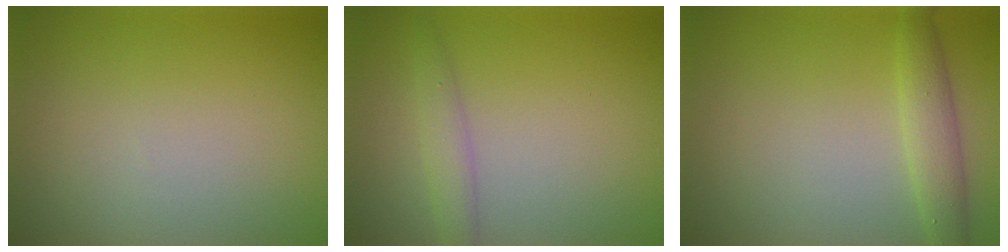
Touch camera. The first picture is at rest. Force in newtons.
{"total": 1.9, "press": 1.9, "slide": 0.1}
{"total": 1.9, "press": 1.9, "slide": 0.1}